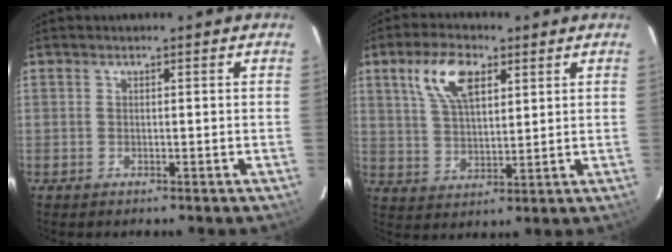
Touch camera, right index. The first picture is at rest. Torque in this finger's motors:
{"motor_torque": [0.86, 0.65, 0.23, 0.12]}